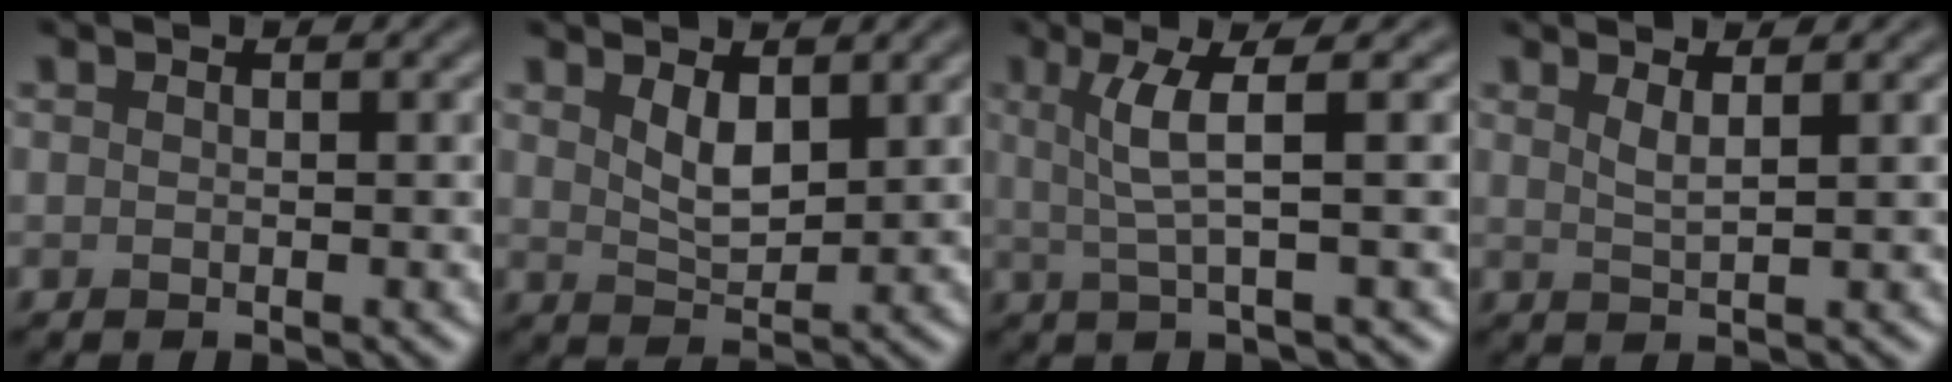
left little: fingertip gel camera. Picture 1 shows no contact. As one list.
[{"total": 2.6, "force": [1.4, 1.1, 1.9], "torque": [-0.040, -0.005, 0.032]}, {"total": 3.8, "force": [0.9, 0.5, 3.6], "torque": [-0.068, 0.002, 0.020]}, {"total": 1.6, "force": [1.0, 0.4, 1.2], "torque": [-0.017, -0.001, 0.014]}]